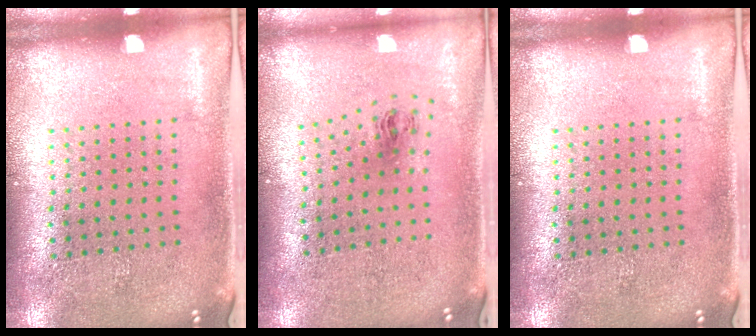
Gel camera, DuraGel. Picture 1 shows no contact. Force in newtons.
{"total": 1.1, "press": 0.4, "slide": 1.0}
{"total": 0.0}